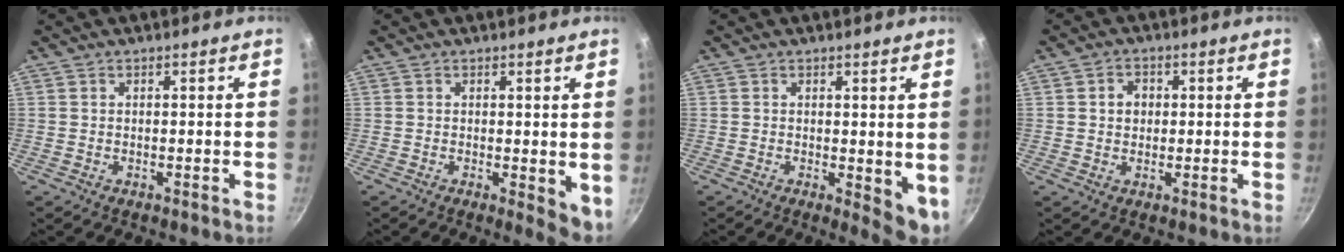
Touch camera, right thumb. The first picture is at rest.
{"total": 4.7, "force": [0.1, 2.2, 4.1], "torque": [-0.044, -0.006, 0.004]}
{"total": 5.6, "force": [0.6, 2.6, 4.9], "torque": [-0.053, -0.007, 0.011]}
{"total": 3.4, "force": [0.5, 2.9, 1.7], "torque": [-0.011, 0.006, 0.004]}